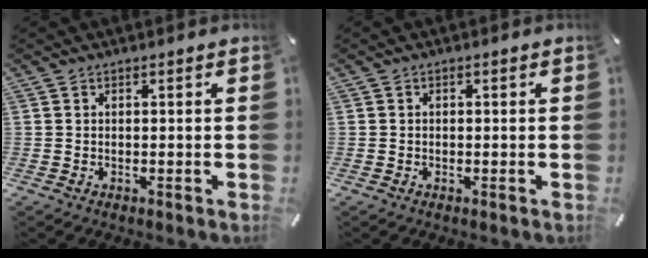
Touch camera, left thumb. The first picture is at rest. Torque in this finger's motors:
{"motor_torque": [-0.02, 0.10, 0.14, 0.06, -0.03]}